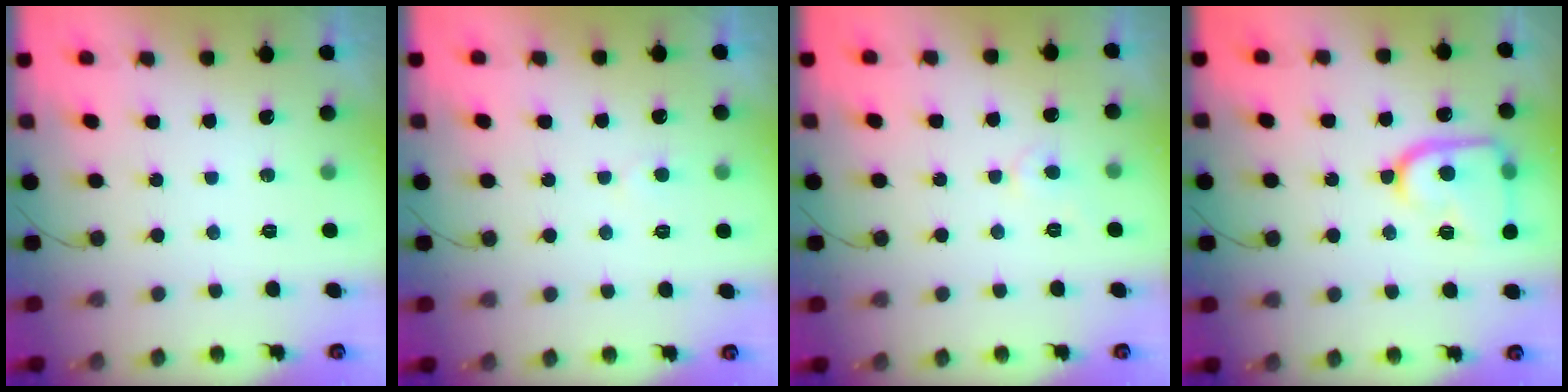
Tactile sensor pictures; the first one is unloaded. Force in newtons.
{"total": 2.8, "press": 2.8, "slide": 0.2}
{"total": 3.6, "press": 3.5, "slide": 0.3}
{"total": 15.8, "press": 15.7, "slide": 1.3}